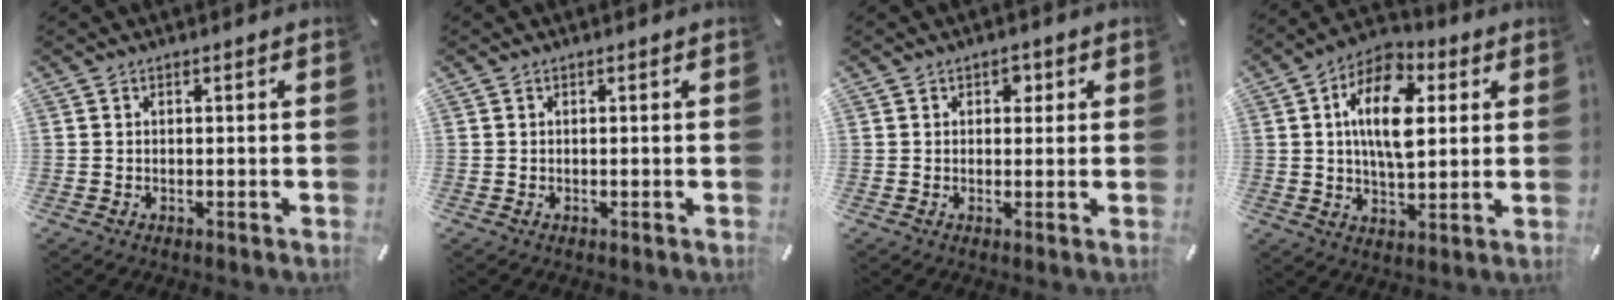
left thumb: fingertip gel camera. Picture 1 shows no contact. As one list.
[{"total": 0.0}, {"total": 2.1, "force": [0.7, 1.7, 1.1], "torque": [0.000, -0.002, 0.004]}, {"total": 14.5, "force": [3.5, 8.6, 11.2], "torque": [-0.211, -0.003, 0.056]}]